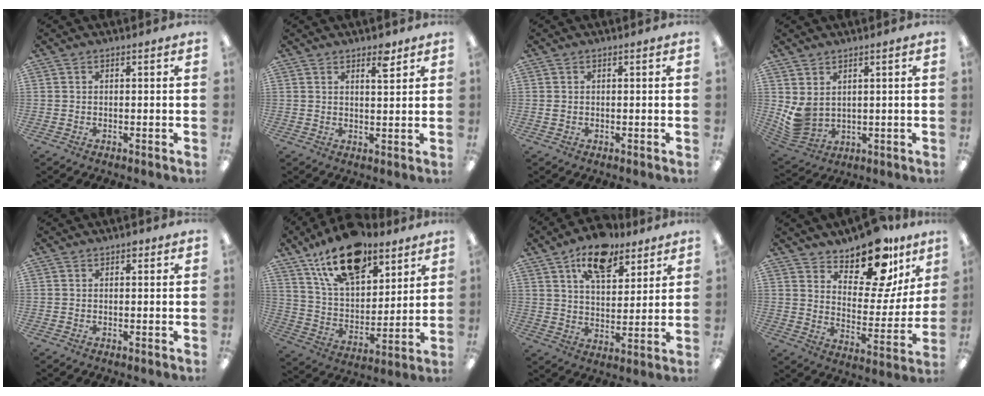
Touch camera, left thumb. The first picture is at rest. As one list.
[{"total": 4.3, "force": [3.2, 1.3, 2.5], "torque": [-0.025, -0.017, 0.049]}, {"total": 0.8, "force": [0.2, 0.5, 0.5], "torque": [-0.011, 0.005, 0.002]}, {"total": 5.3, "force": [2.5, 3.7, 2.8], "torque": [-0.079, -0.016, 0.048]}, {"total": 0.9, "force": [0.6, 0.5, 0.5], "torque": [-0.004, -0.001, 0.008]}, {"total": 19.0, "force": [13.0, 9.6, 10.1], "torque": [-0.176, -0.061, 0.230]}, {"total": 13.2, "force": [8.9, 6.3, 7.5], "torque": [-0.111, -0.038, 0.155]}, {"total": 16.9, "force": [13.5, 6.8, 7.6], "torque": [-0.113, -0.099, 0.233]}]